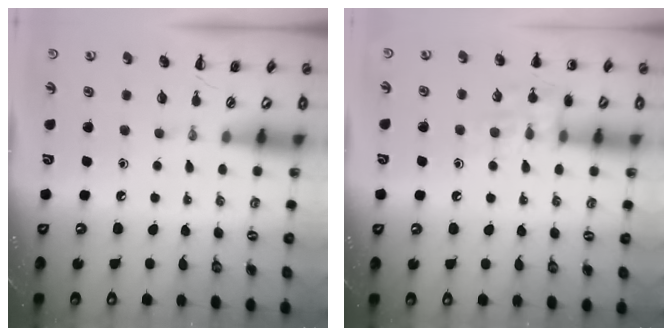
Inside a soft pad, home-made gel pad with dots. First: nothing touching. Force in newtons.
{"total": 10.9, "press": 10.8, "slide": 1.2}